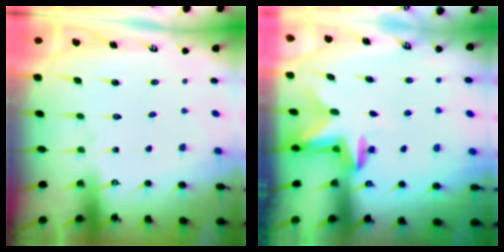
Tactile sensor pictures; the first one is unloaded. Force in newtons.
{"total": 2.8, "press": 2.8, "slide": 0.6}